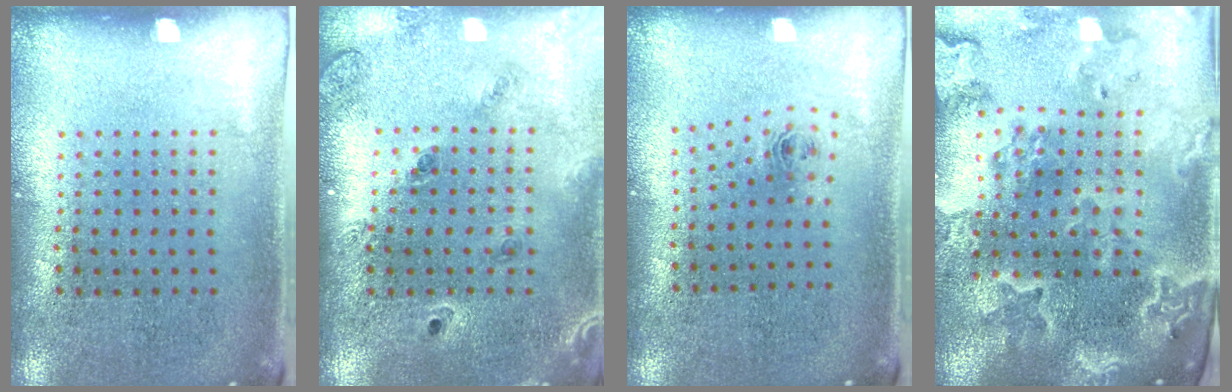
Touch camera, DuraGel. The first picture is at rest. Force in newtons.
{"total": 1.4, "press": 1.3, "slide": 0.2}
{"total": 0.9, "press": 0.4, "slide": 0.8}
{"total": 3.3, "press": 3.0, "slide": 1.3}